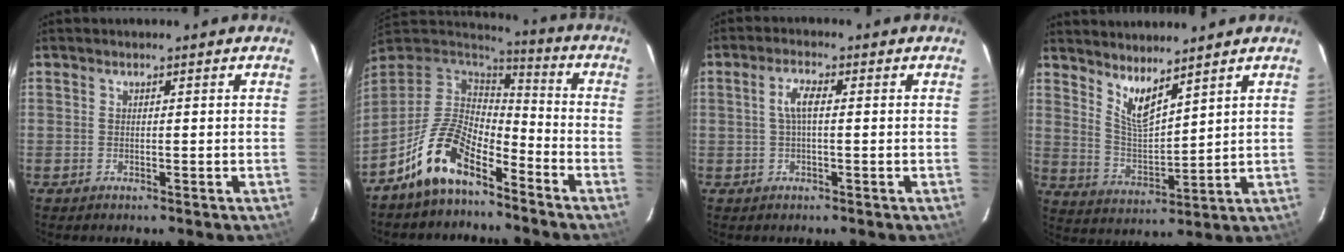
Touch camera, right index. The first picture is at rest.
{"total": 13.0, "force": [-8.8, 5.5, 7.8], "torque": [-0.164, 0.010, -0.169]}
{"total": 3.4, "force": [0.2, 1.0, 3.2], "torque": [-0.065, 0.007, 0.005]}
{"total": 7.0, "force": [5.4, 1.5, 4.2], "torque": [-0.078, -0.013, 0.110]}